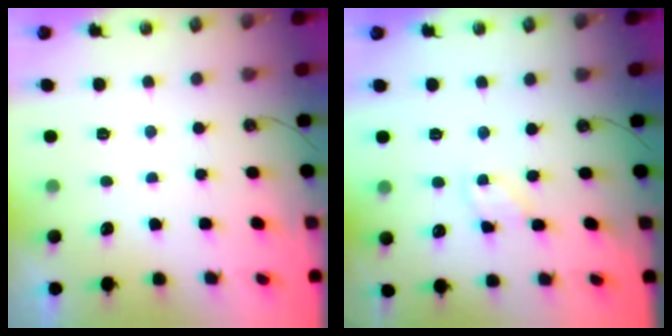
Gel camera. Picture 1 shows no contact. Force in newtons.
{"total": 2.9, "press": 2.9, "slide": 0.3}